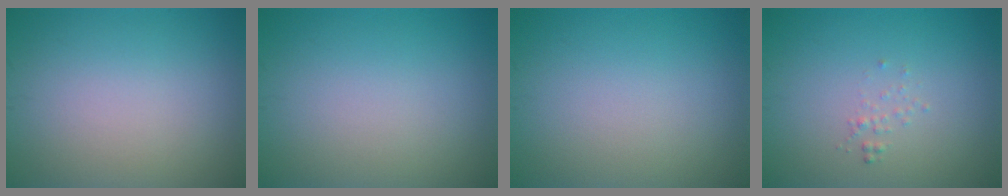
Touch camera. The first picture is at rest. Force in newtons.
{"total": 0.0}
{"total": 0.0}
{"total": 0.6, "press": 0.6, "slide": 0.1}